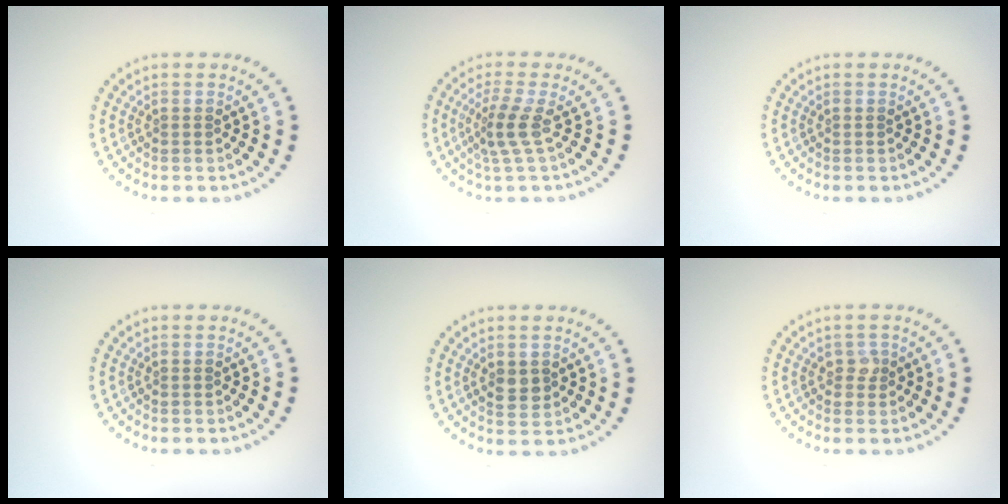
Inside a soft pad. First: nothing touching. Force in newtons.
{"total": 2.5, "press": 1.8, "slide": 1.7}
{"total": 0.0}
{"total": 0.0}
{"total": 1.7, "press": 1.7, "slide": 0.1}
{"total": 1.2, "press": 1.1, "slide": 0.4}